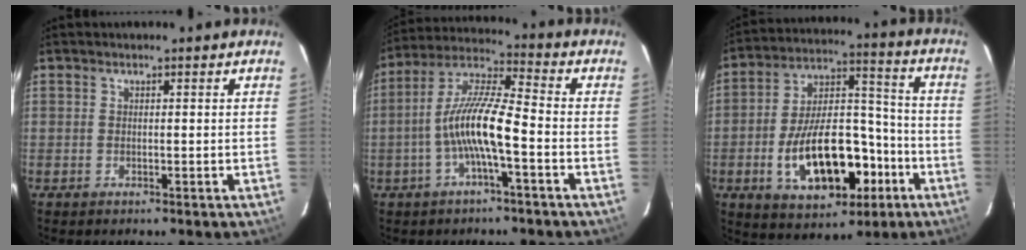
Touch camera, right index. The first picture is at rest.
{"total": 10.7, "force": [-3.2, 1.4, 10.1], "torque": [-0.210, 0.013, -0.063]}
{"total": 19.4, "force": [-7.0, 10.0, 15.0], "torque": [-0.279, 0.024, -0.092]}